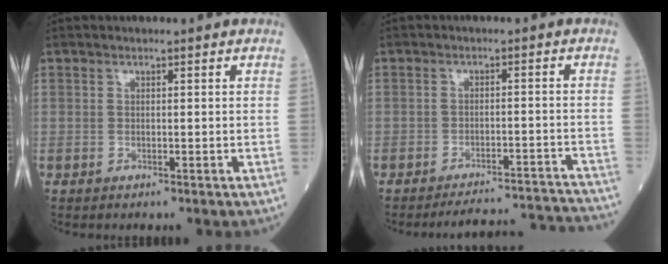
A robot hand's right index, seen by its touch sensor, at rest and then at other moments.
{"total": 13.1, "force": [-13.1, -0.6, 0.9], "torque": [0.005, 0.012, -0.163]}